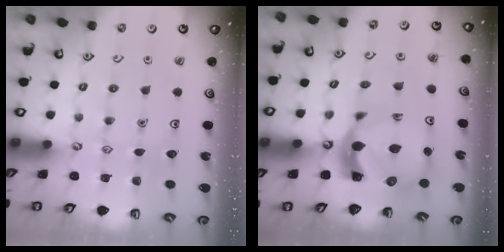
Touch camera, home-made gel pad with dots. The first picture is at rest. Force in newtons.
{"total": 10.1, "press": 10.0, "slide": 1.4}